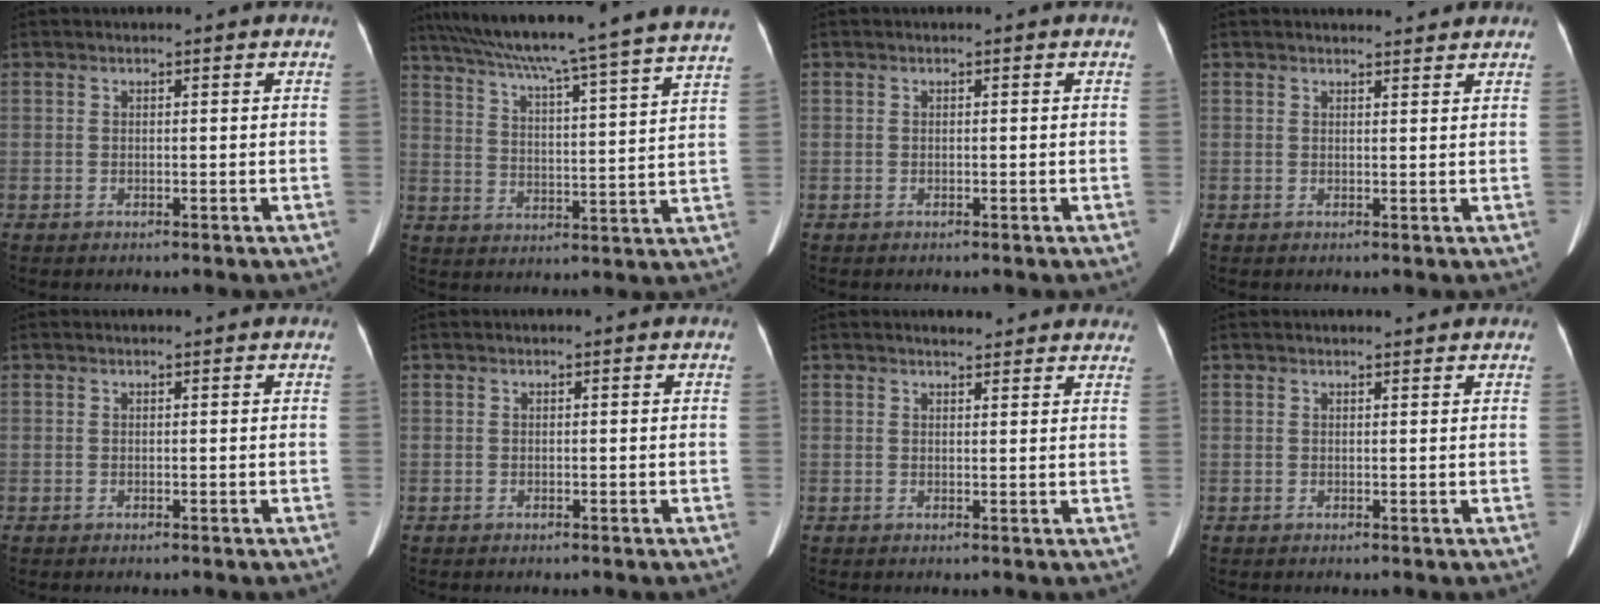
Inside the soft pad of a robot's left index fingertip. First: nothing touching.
{"total": 29.0, "force": [25.3, -0.9, 14.1], "torque": [-0.236, -0.035, 0.333]}
{"total": 0.0}
{"total": 3.4, "force": [3.3, 0.5, 0.6], "torque": [-0.012, 0.004, 0.039]}
{"total": 0.8, "force": [0.7, 0.0, 0.2], "torque": [-0.007, 0.011, 0.013]}
{"total": 0.0}
{"total": 6.5, "force": [6.0, 1.6, 1.9], "torque": [-0.013, 0.010, 0.060]}
{"total": 2.2, "force": [2.1, 0.2, 0.4], "torque": [-0.009, 0.003, 0.025]}